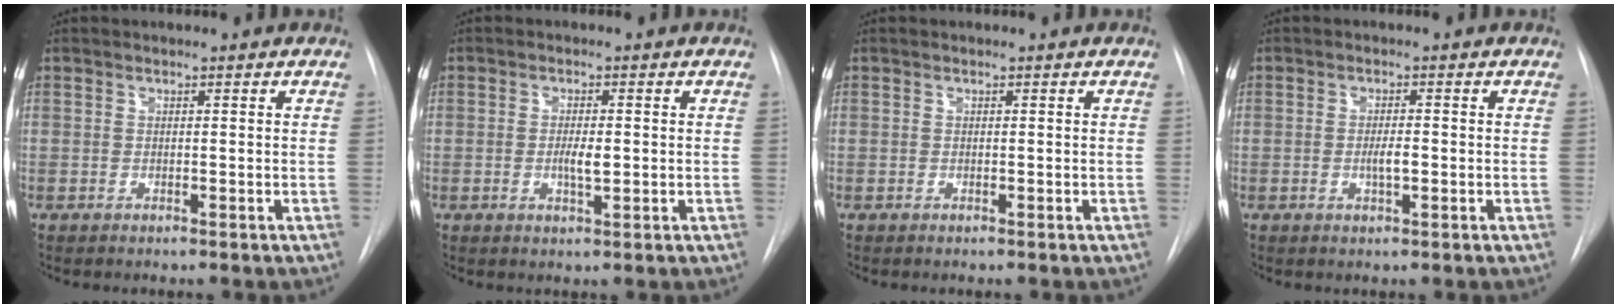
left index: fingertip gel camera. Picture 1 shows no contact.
{"total": 2.8, "force": [-0.4, 0.7, 2.6], "torque": [-0.048, -0.003, -0.006]}
{"total": 0.0}
{"total": 2.2, "force": [-0.6, 0.5, 2.1], "torque": [-0.039, -0.001, -0.010]}